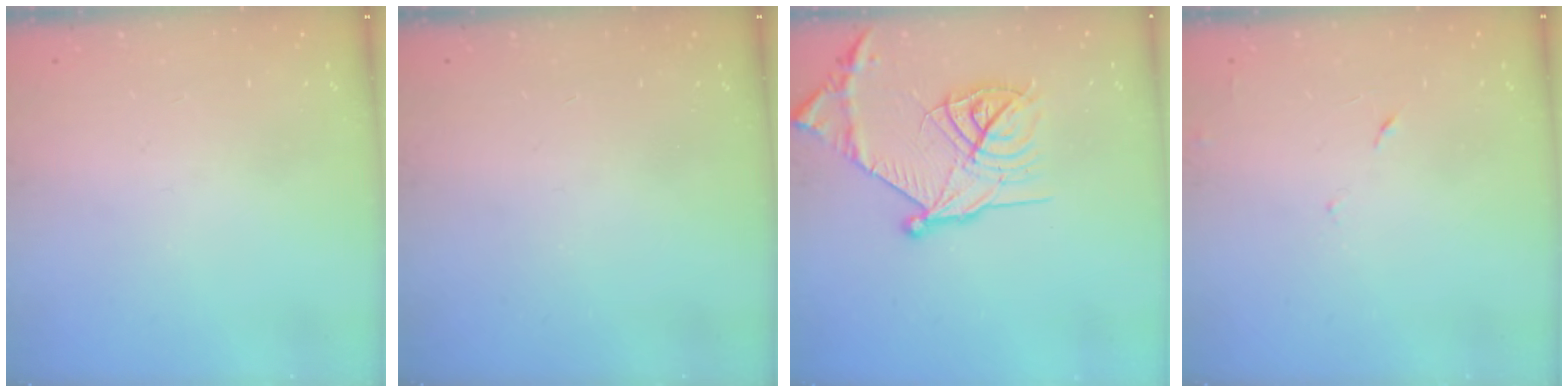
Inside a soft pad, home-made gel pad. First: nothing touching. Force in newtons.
{"total": 0.0}
{"total": 18.5, "press": 18.4, "slide": 1.6}
{"total": 3.9, "press": 3.8, "slide": 0.9}